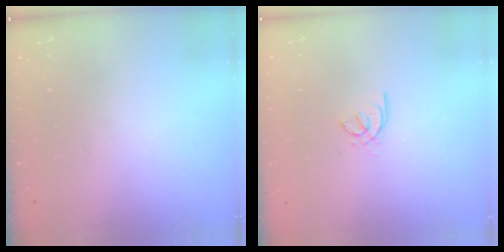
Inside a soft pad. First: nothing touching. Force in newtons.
{"total": 2.0, "press": 2.0, "slide": 0.6}